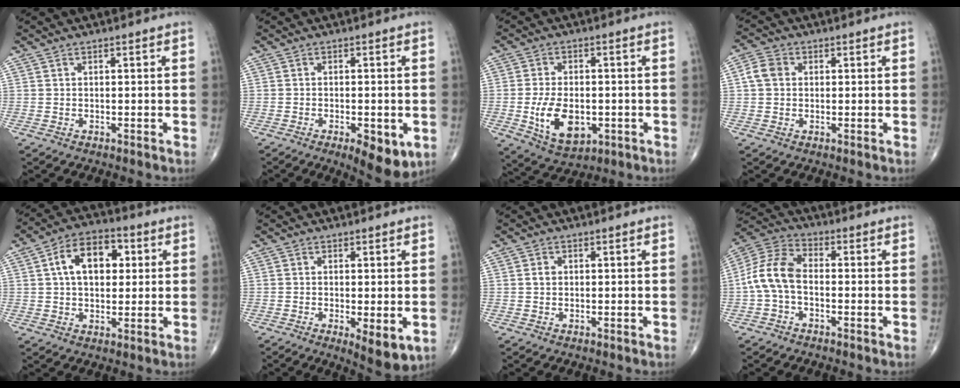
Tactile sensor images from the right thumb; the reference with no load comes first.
{"total": 8.1, "force": [-3.0, 3.1, 6.9], "torque": [-0.091, -0.008, -0.038]}
{"total": 11.0, "force": [-2.3, 6.6, 8.5], "torque": [-0.136, -0.004, -0.026]}
{"total": 4.1, "force": [0.5, 3.3, 2.3], "torque": [-0.040, 0.011, 0.004]}
{"total": 11.9, "force": [2.7, 7.5, 8.8], "torque": [-0.121, 0.015, 0.037]}
{"total": 6.3, "force": [-1.6, 2.0, 5.8], "torque": [-0.086, -0.020, -0.019]}
{"total": 1.2, "force": [0.1, 1.0, 0.7], "torque": [-0.010, 0.004, 0.002]}
{"total": 9.5, "force": [-1.4, 5.7, 7.4], "torque": [-0.152, 0.030, -0.040]}